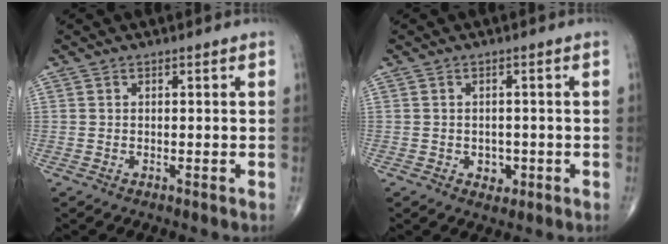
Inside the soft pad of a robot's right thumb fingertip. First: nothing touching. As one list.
[{"total": 2.5, "force": [-0.8, 2.0, 1.3], "torque": [-0.007, 0.002, -0.006]}]